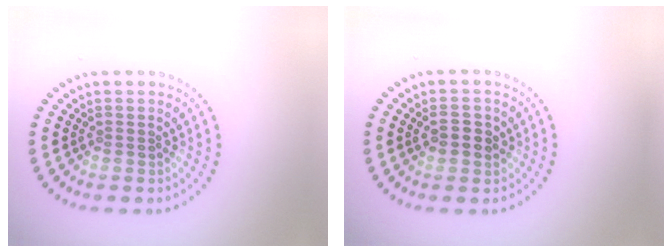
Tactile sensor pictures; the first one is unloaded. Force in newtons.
{"total": 2.2, "press": 2.2, "slide": 0.2}